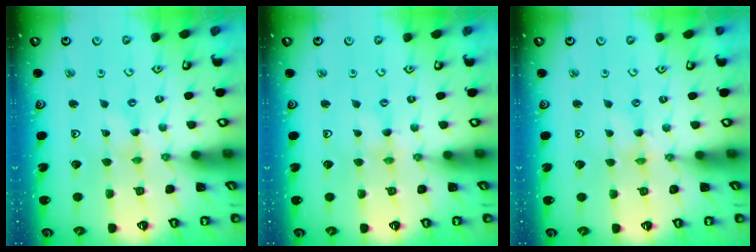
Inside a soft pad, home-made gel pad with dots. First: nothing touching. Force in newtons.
{"total": 0.0}
{"total": 0.0}